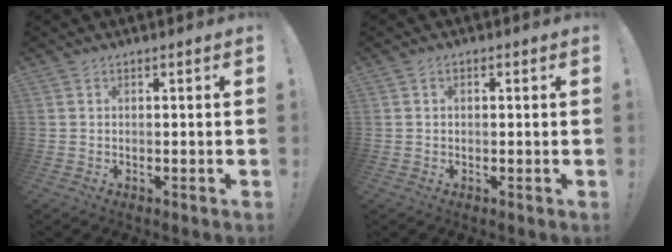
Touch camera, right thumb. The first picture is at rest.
{"total": 0.8, "force": [-0.2, 0.6, 0.5], "torque": [-0.013, 0.004, -0.002]}